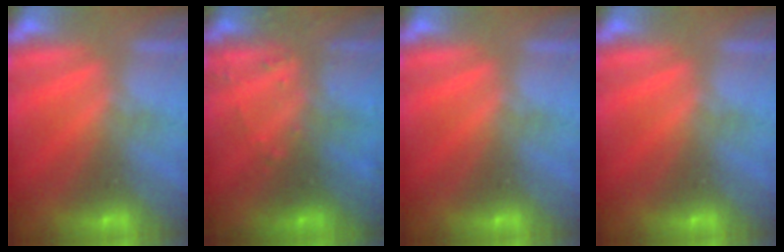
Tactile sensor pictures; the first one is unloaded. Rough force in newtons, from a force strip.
{"total": 3.3}
{"total": 0.0}
{"total": 0.0}